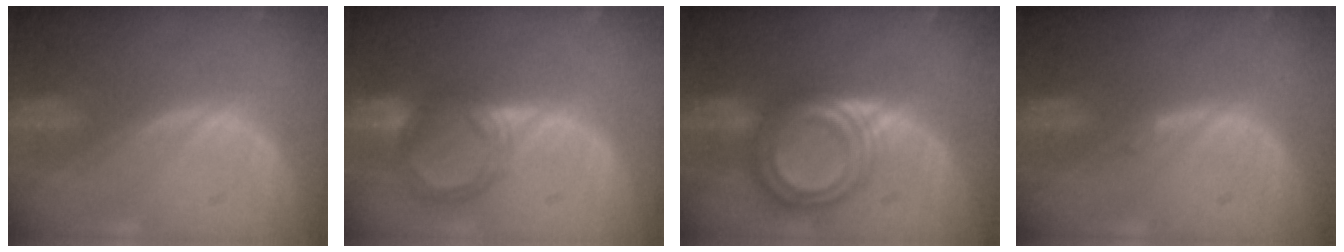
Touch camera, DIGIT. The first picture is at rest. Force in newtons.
{"total": 5.6, "press": 5.6, "slide": 0.4}
{"total": 7.8, "press": 7.8, "slide": 0.5}
{"total": 0.6, "press": 0.5, "slide": 0.3}